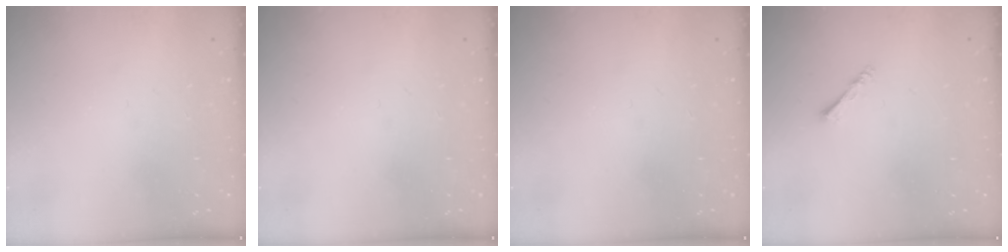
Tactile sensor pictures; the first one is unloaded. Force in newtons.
{"total": 0.0}
{"total": 0.0}
{"total": 1.4, "press": 1.4, "slide": 0.3}